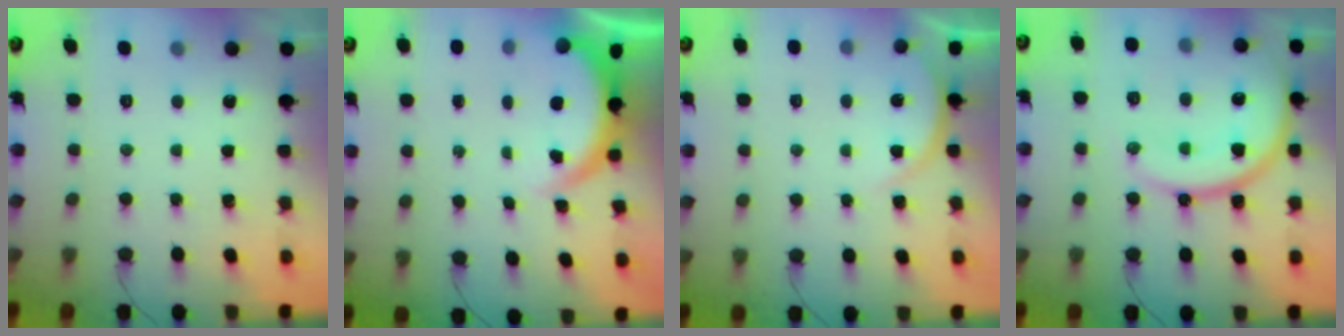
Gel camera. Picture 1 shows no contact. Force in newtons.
{"total": 4.0, "press": 4.0, "slide": 0.1}
{"total": 4.0, "press": 4.0, "slide": 0.6}
{"total": 18.2, "press": 18.1, "slide": 1.9}